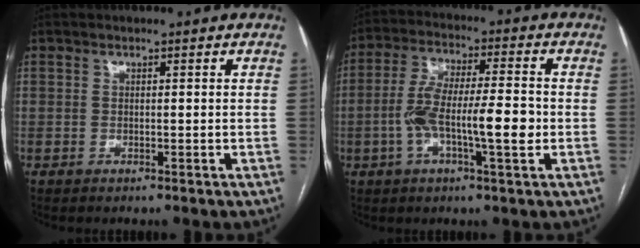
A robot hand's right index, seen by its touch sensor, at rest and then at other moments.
{"total": 11.3, "force": [-2.2, 1.9, 10.9], "torque": [-0.203, 0.012, -0.041]}